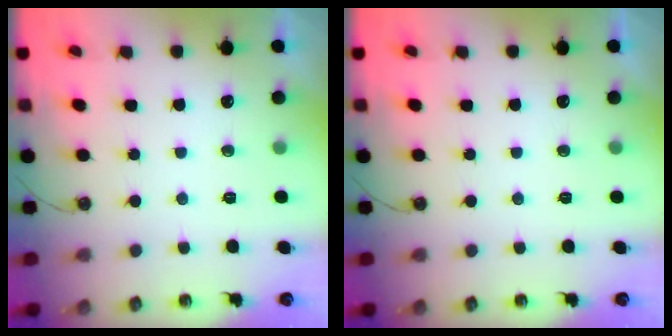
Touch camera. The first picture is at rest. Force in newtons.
{"total": 0.0}